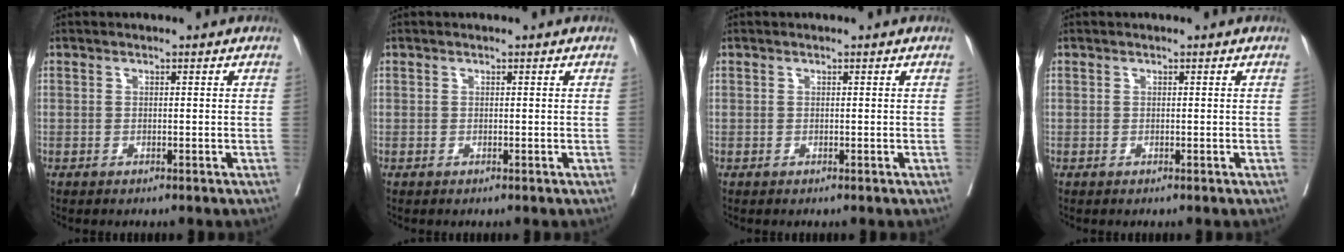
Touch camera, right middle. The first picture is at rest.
{"total": 0.0}
{"total": 0.0}
{"total": 0.0}